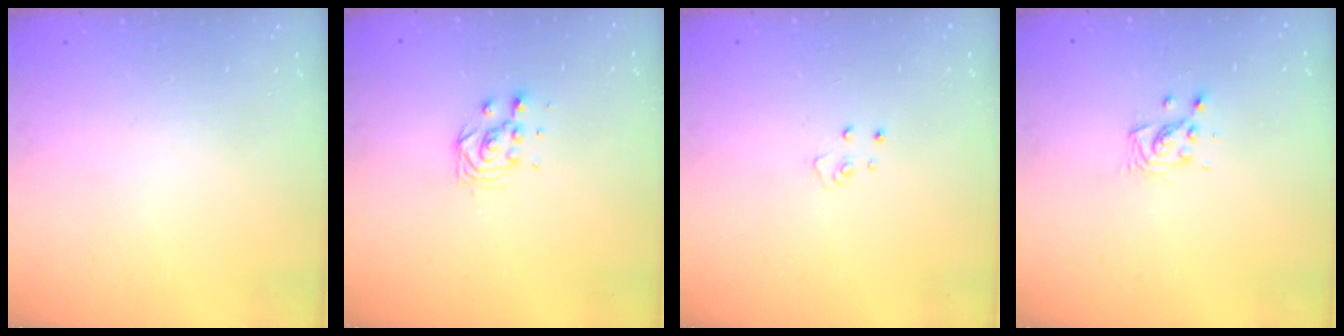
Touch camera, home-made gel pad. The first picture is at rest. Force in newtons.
{"total": 6.1, "press": 6.1, "slide": 0.3}
{"total": 2.9, "press": 2.9, "slide": 0.3}
{"total": 4.3, "press": 4.3, "slide": 0.2}